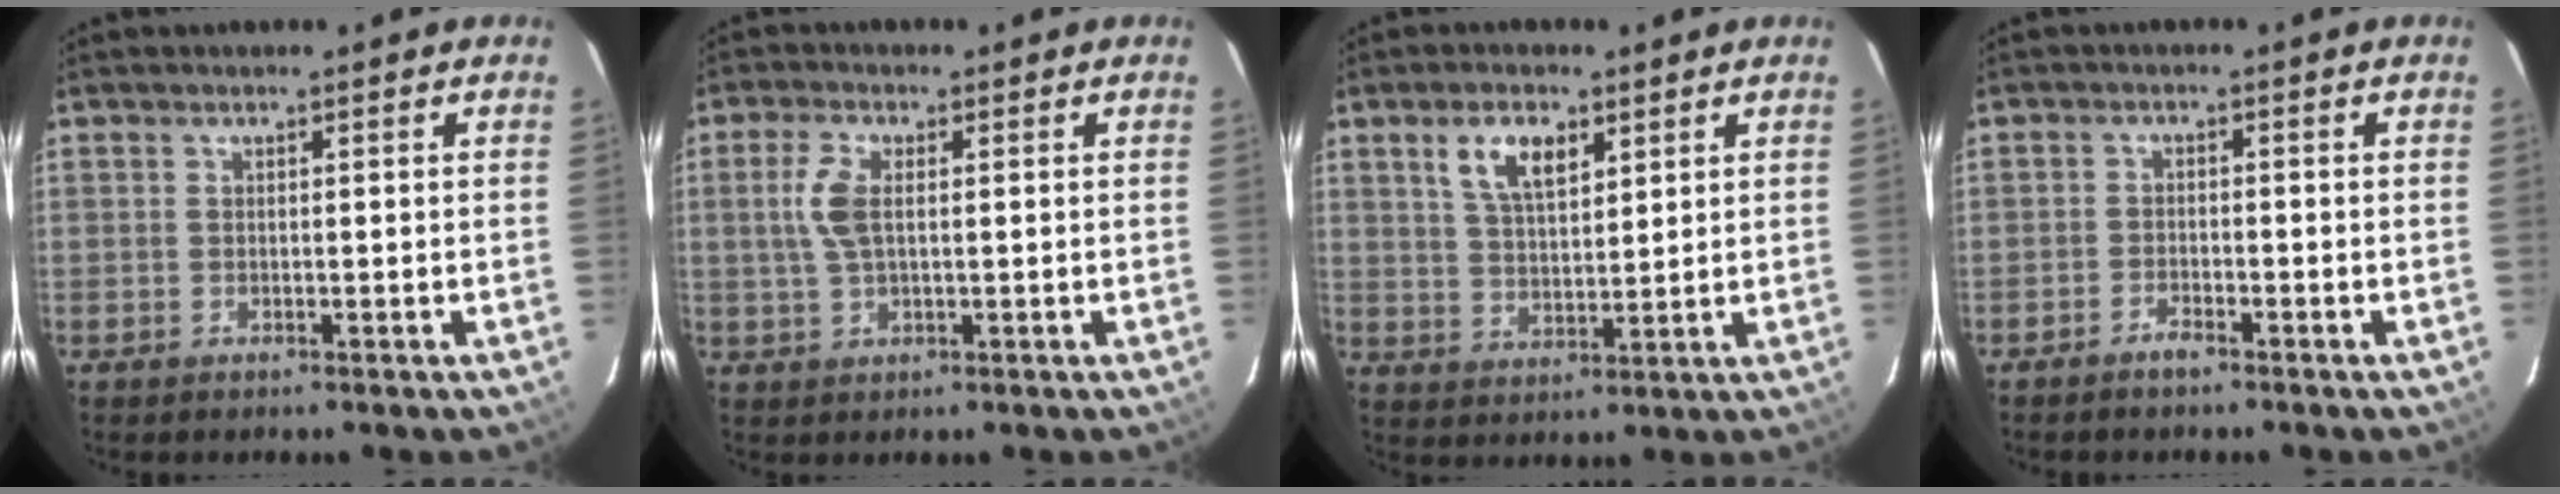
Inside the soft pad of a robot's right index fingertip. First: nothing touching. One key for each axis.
{"total": 5.7, "fx": 0.9, "fy": 2.7, "fz": 4.9, "tx": -0.106, "ty": 0.006, "tz": 0.020}
{"total": 7.3, "fx": 3.8, "fy": 3.4, "fz": 5.3, "tx": -0.100, "ty": 0.010, "tz": 0.074}
{"total": 1.9, "fx": -1.7, "fy": 0.5, "fz": 0.7, "tx": -0.023, "ty": 0.001, "tz": -0.035}